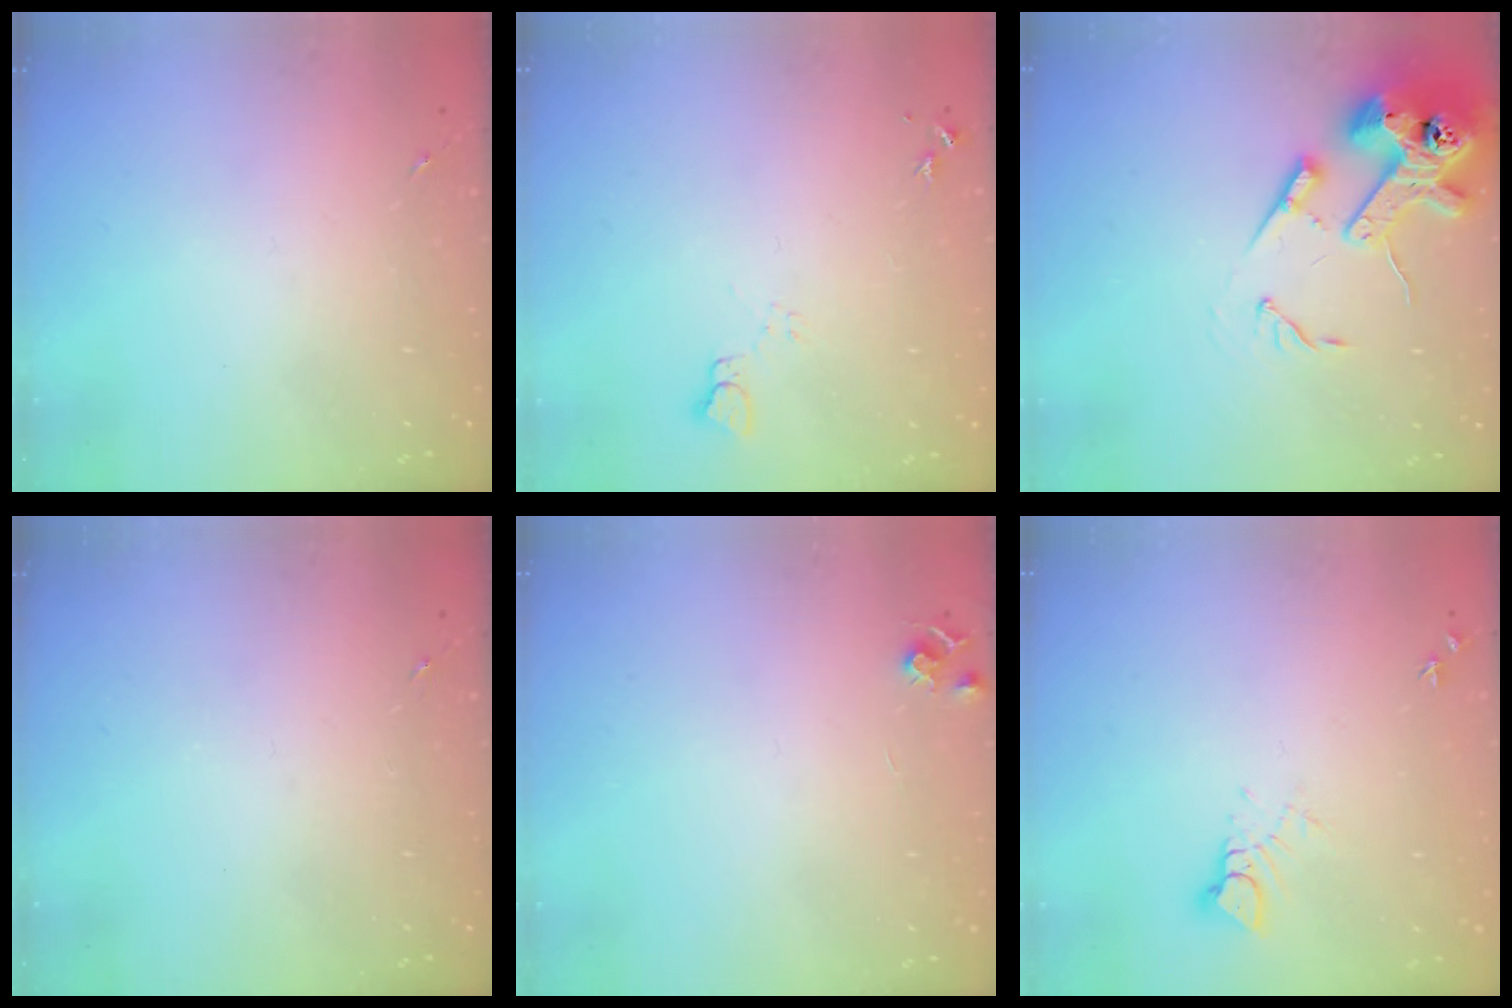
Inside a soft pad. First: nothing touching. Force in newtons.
{"total": 3.7, "press": 3.7, "slide": 0.4}
{"total": 15.7, "press": 15.5, "slide": 2.1}
{"total": 0.0}
{"total": 5.2, "press": 5.2, "slide": 0.7}
{"total": 4.1, "press": 4.1, "slide": 0.2}